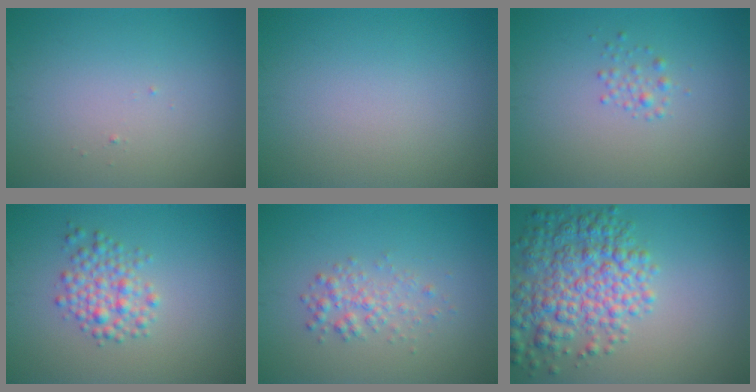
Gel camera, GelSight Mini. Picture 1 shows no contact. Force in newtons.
{"total": 0.0}
{"total": 1.1, "press": 1.1, "slide": 0.1}
{"total": 2.8, "press": 2.8, "slide": 0.1}
{"total": 1.9, "press": 1.9, "slide": 0.0}
{"total": 7.0, "press": 7.0, "slide": 0.3}